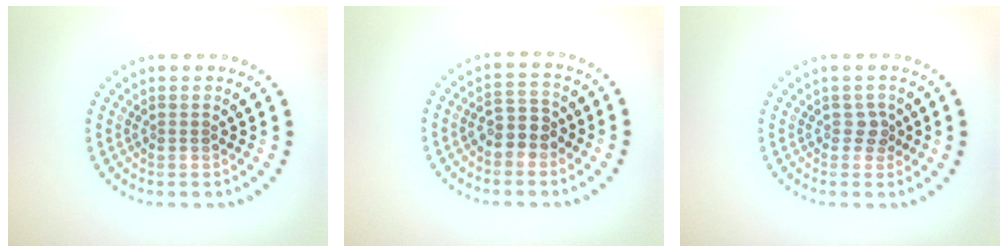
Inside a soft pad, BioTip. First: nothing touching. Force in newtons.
{"total": 2.5, "press": 2.4, "slide": 0.8}
{"total": 1.2, "press": 0.9, "slide": 0.8}